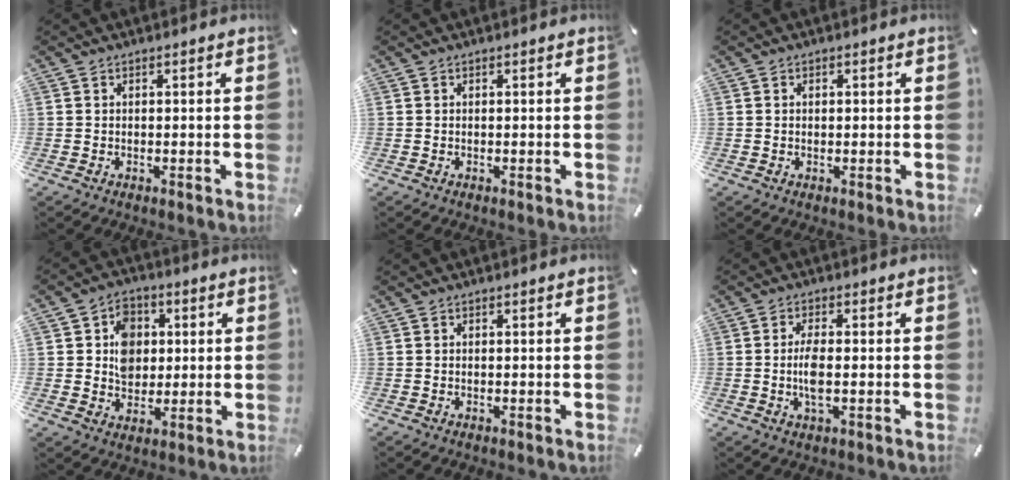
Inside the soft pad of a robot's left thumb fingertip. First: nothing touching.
{"total": 0.0}
{"total": 0.7, "force": [0.1, 0.5, 0.4], "torque": [-0.009, 0.002, 0.001]}
{"total": 8.3, "force": [1.0, 7.1, 4.1], "torque": [-0.062, 0.008, 0.017]}
{"total": 0.0}
{"total": 5.1, "force": [-0.5, 1.7, 4.8], "torque": [-0.108, -0.006, -0.015]}